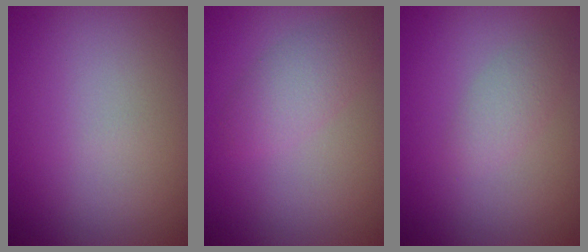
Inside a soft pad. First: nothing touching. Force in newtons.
{"total": 2.5, "press": 2.5, "slide": 0.1}
{"total": 1.7, "press": 1.7, "slide": 0.0}